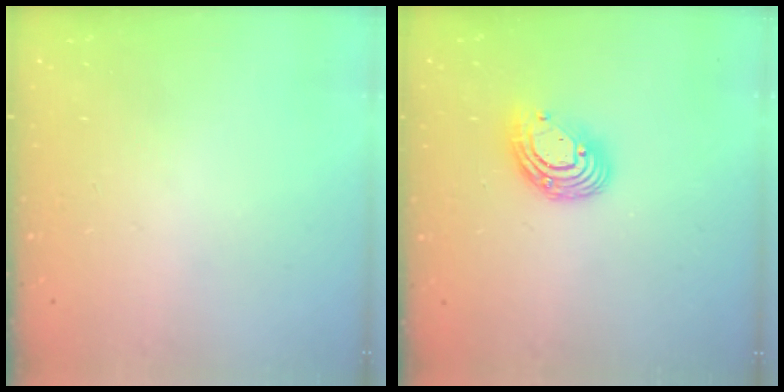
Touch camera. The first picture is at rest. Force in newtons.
{"total": 10.5, "press": 10.4, "slide": 1.1}